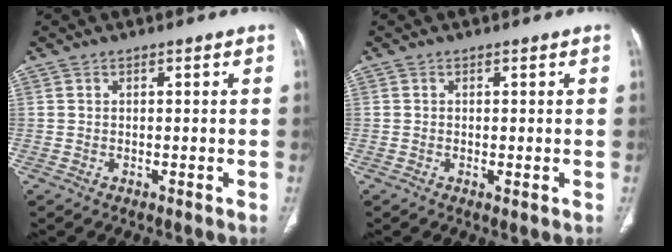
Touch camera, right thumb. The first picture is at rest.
{"total": 0.8, "force": [-0.2, 0.2, 0.8], "torque": [-0.019, -0.004, -0.003]}